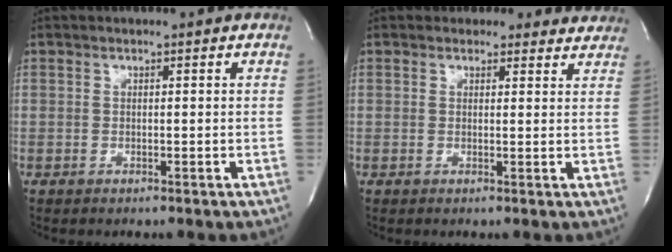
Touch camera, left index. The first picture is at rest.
{"total": 6.8, "force": [6.0, 3.0, 0.0], "torque": [0.031, 0.004, 0.044]}